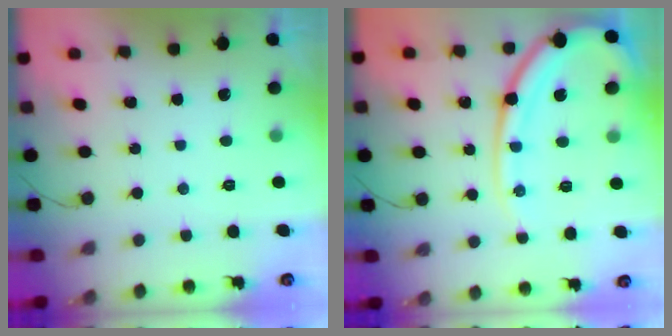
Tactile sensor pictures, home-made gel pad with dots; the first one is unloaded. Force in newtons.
{"total": 16.1, "press": 16.0, "slide": 2.0}